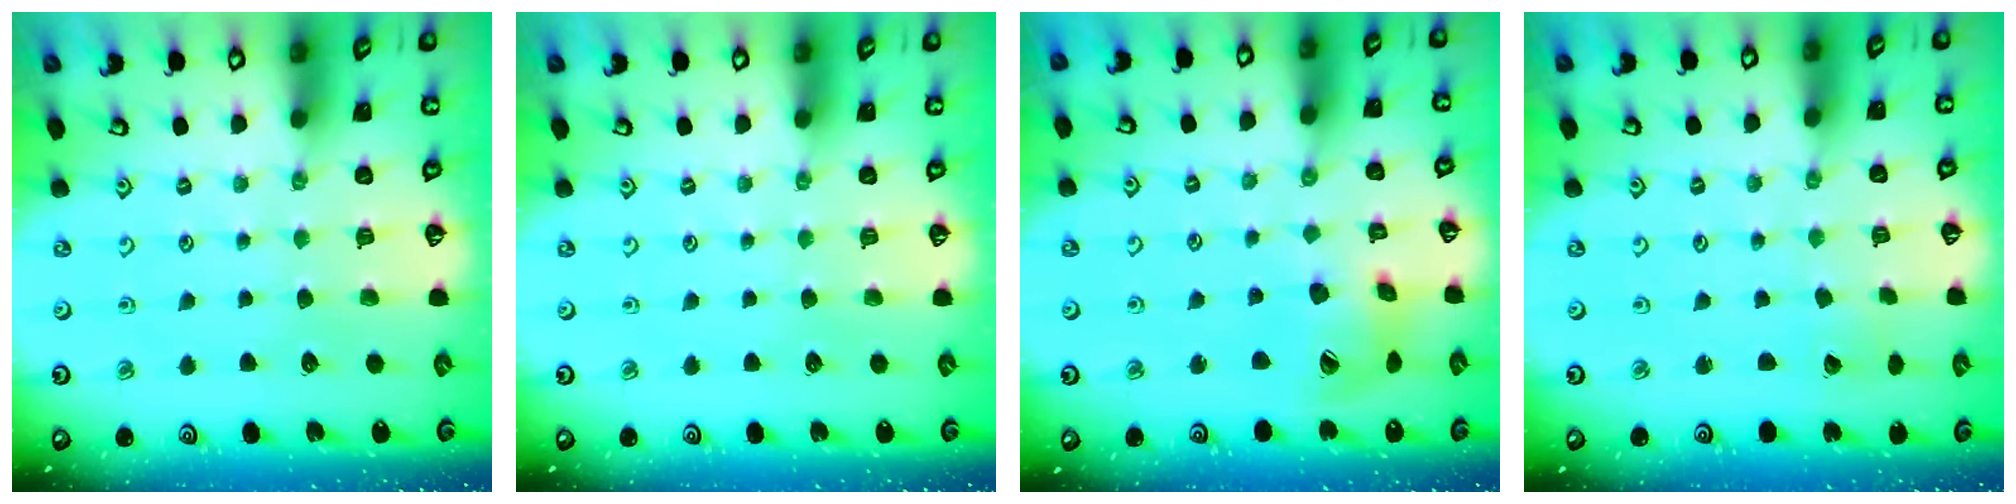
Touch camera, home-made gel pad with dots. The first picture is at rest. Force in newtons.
{"total": 0.0}
{"total": 12.4, "press": 12.3, "slide": 1.6}
{"total": 1.2, "press": 1.2, "slide": 0.0}